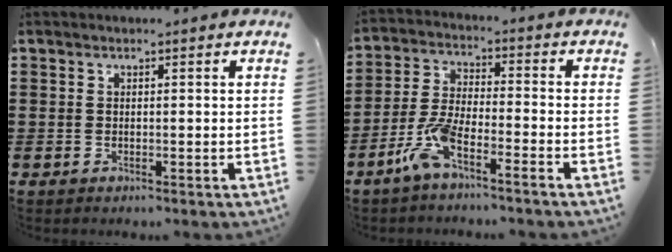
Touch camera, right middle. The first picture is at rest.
{"total": 6.9, "force": [-4.8, 1.0, 4.9], "torque": [-0.120, -0.007, -0.097]}